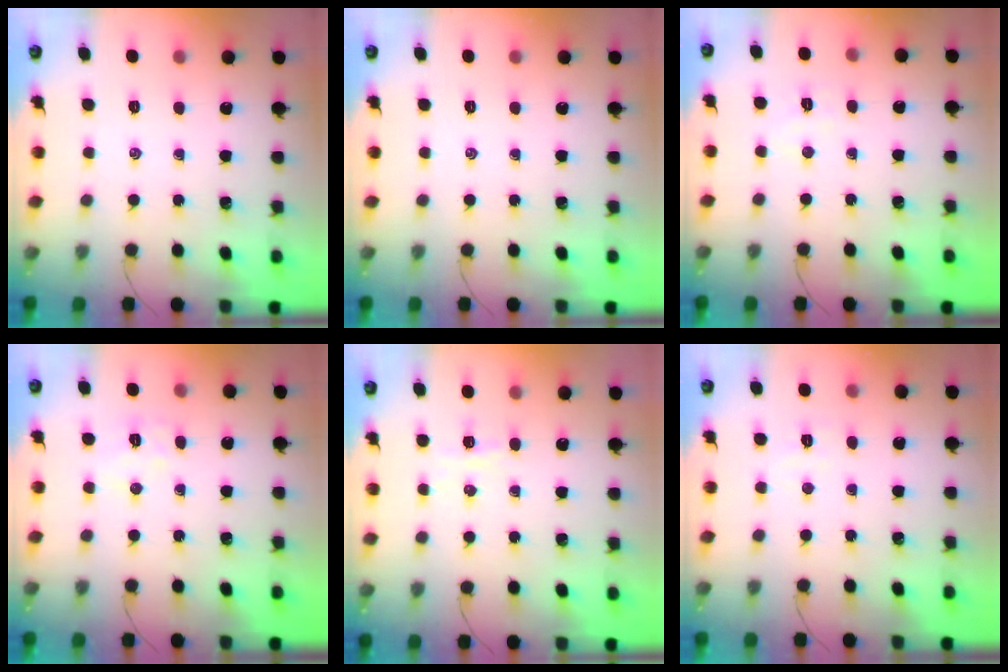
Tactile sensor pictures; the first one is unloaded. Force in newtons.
{"total": 0.0}
{"total": 4.4, "press": 4.3, "slide": 0.8}
{"total": 6.5, "press": 6.4, "slide": 1.2}
{"total": 3.1, "press": 3.0, "slide": 0.9}
{"total": 3.2, "press": 3.1, "slide": 0.7}